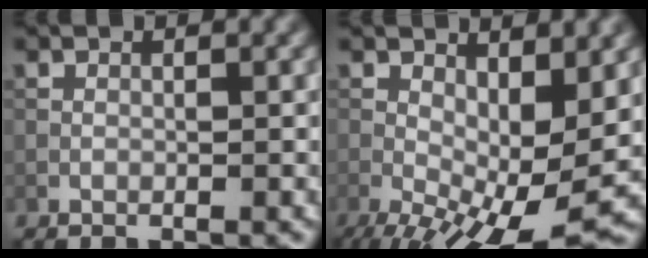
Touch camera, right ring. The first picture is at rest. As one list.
[{"total": 10.6, "force": [-2.1, 4.2, 9.5], "torque": [-0.156, 0.001, -0.031]}]